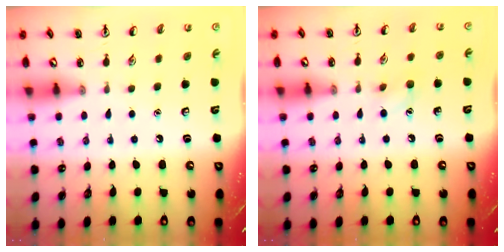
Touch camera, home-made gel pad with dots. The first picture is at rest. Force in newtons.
{"total": 6.3, "press": 6.0, "slide": 2.0}